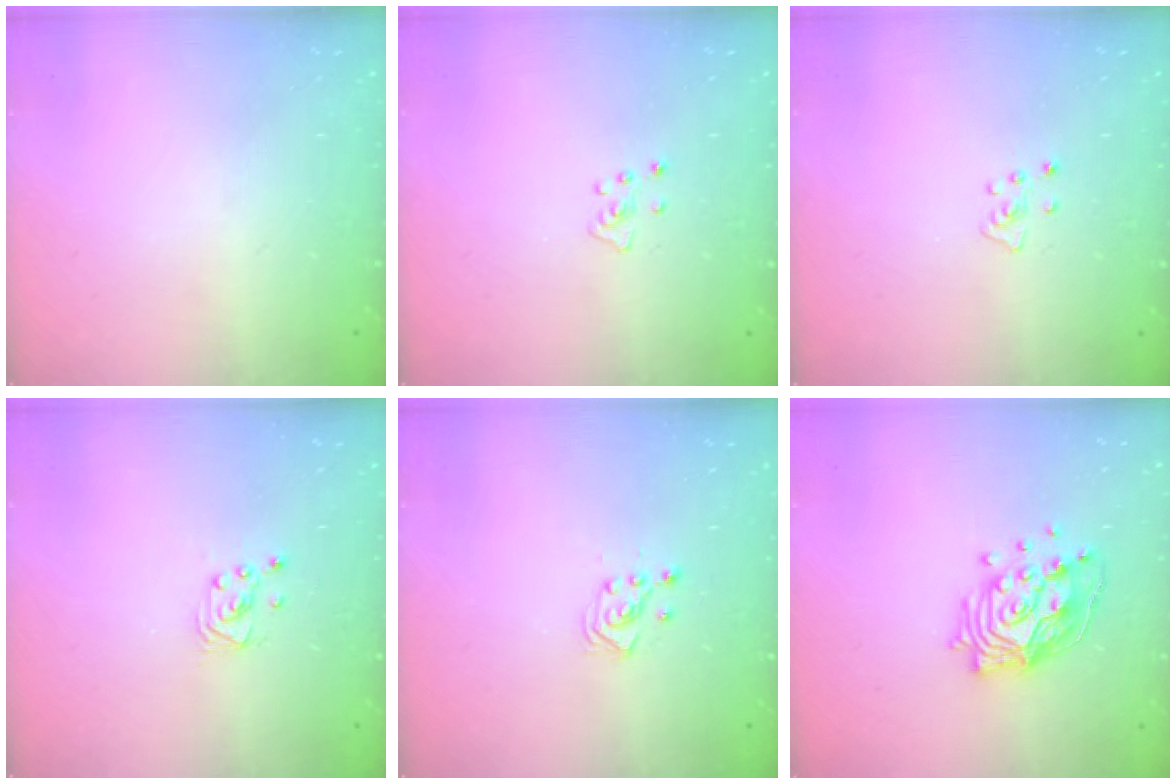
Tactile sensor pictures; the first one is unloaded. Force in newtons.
{"total": 4.1, "press": 4.0, "slide": 0.5}
{"total": 4.1, "press": 4.0, "slide": 0.5}
{"total": 1.7, "press": 1.6, "slide": 0.1}
{"total": 3.0, "press": 2.8, "slide": 1.0}
{"total": 15.9, "press": 15.9, "slide": 1.5}